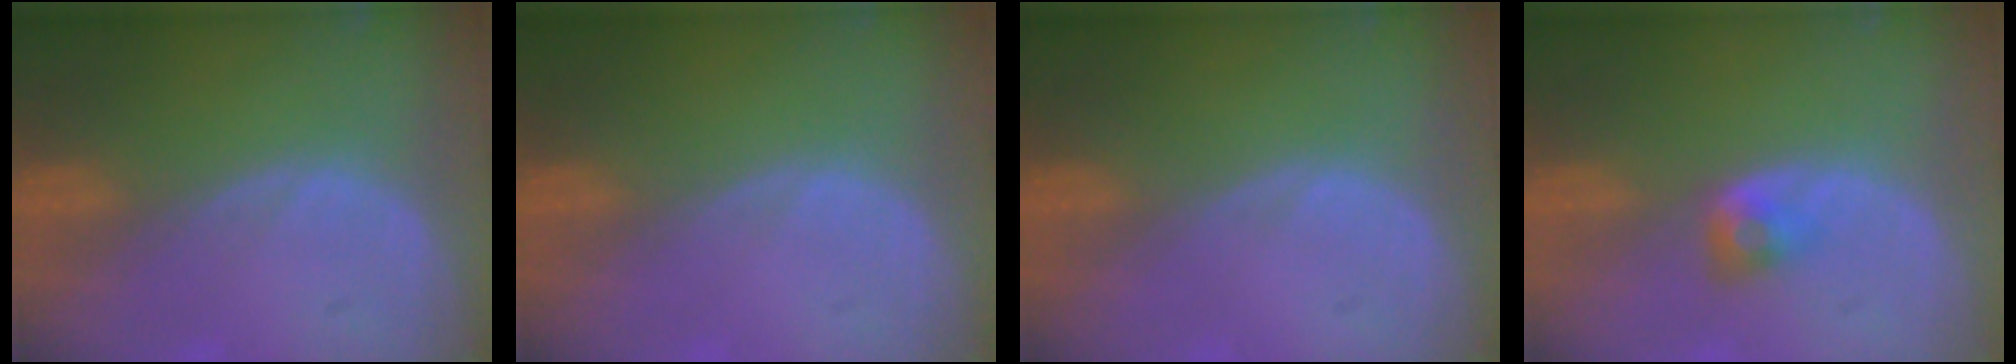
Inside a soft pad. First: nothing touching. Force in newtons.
{"total": 0.0}
{"total": 0.0}
{"total": 2.8, "press": 2.4, "slide": 1.4}